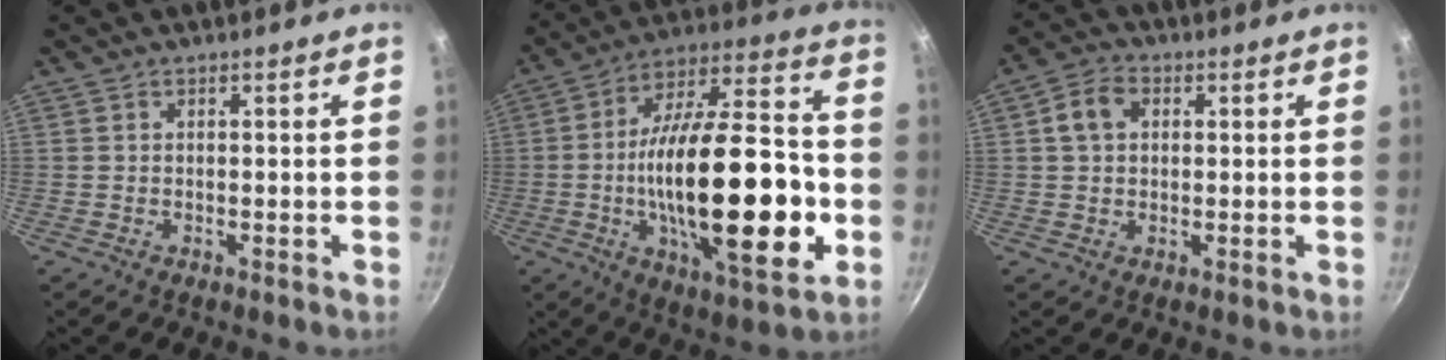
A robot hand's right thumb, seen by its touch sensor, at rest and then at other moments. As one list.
[{"total": 30.1, "force": [-5.4, 11.3, 27.4], "torque": [-0.431, 0.026, -0.081]}, {"total": 5.4, "force": [1.2, 4.1, 3.4], "torque": [-0.052, 0.013, 0.014]}]